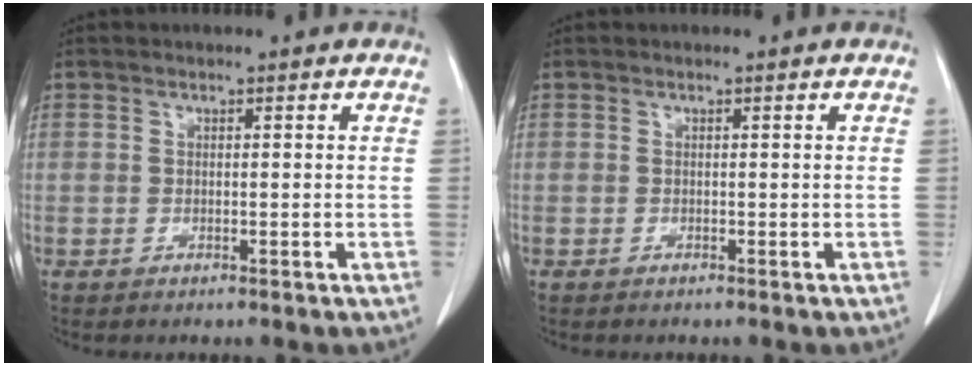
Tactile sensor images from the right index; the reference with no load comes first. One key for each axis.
{"total": 0.0}